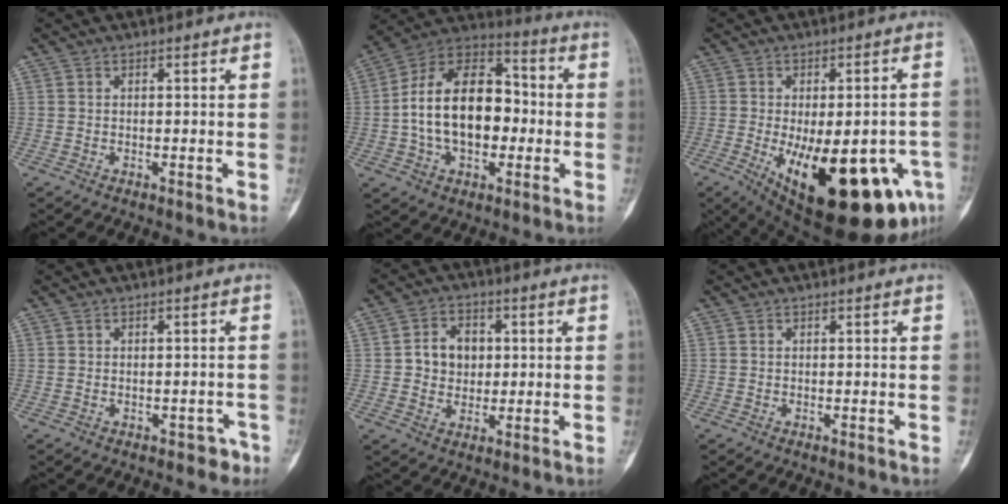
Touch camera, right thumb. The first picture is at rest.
{"total": 20.2, "force": [-1.1, 12.7, 15.6], "torque": [-0.240, 0.039, -0.023]}
{"total": 25.2, "force": [-9.0, 9.8, 21.5], "torque": [-0.255, -0.016, -0.103]}
{"total": 2.3, "force": [-1.4, 1.6, 0.8], "torque": [0.005, 0.017, -0.013]}
{"total": 7.4, "force": [0.9, 6.1, 4.2], "torque": [-0.035, 0.003, 0.013]}
{"total": 0.0}